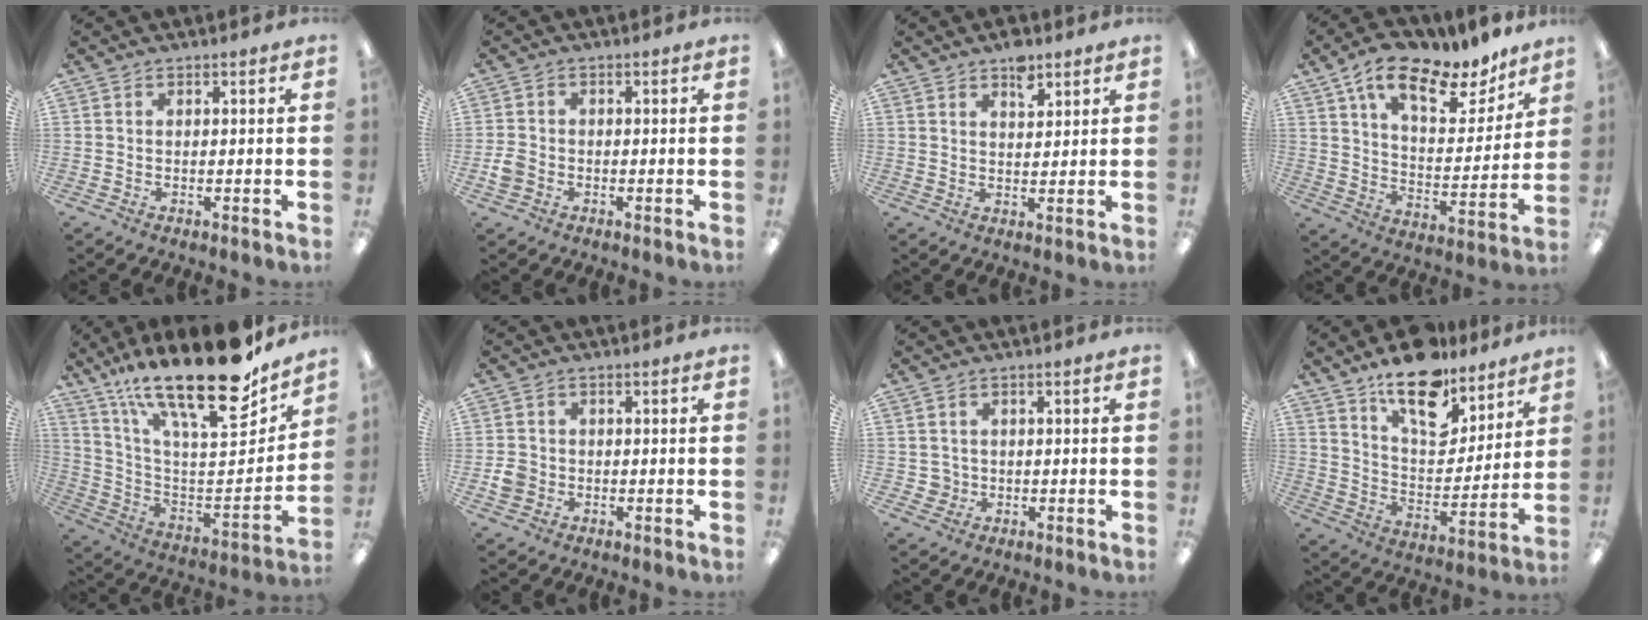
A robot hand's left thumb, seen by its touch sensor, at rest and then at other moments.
{"total": 2.9, "force": [-1.1, 2.3, 1.4], "torque": [-0.023, 0.007, -0.020]}
{"total": 4.9, "force": [3.6, 2.3, 2.5], "torque": [-0.024, -0.021, 0.060]}
{"total": 17.5, "force": [11.9, 7.4, 10.4], "torque": [-0.170, -0.072, 0.202]}
{"total": 25.9, "force": [18.6, 7.1, 16.6], "torque": [-0.259, -0.128, 0.313]}
{"total": 3.3, "force": [-0.9, 3.1, 1.1], "torque": [-0.010, 0.003, -0.017]}
{"total": 2.4, "force": [0.0, 2.4, 0.4], "torque": [-0.011, 0.002, -0.001]}
{"total": 16.3, "force": [12.6, 7.1, 7.4], "torque": [-0.123, -0.081, 0.224]}